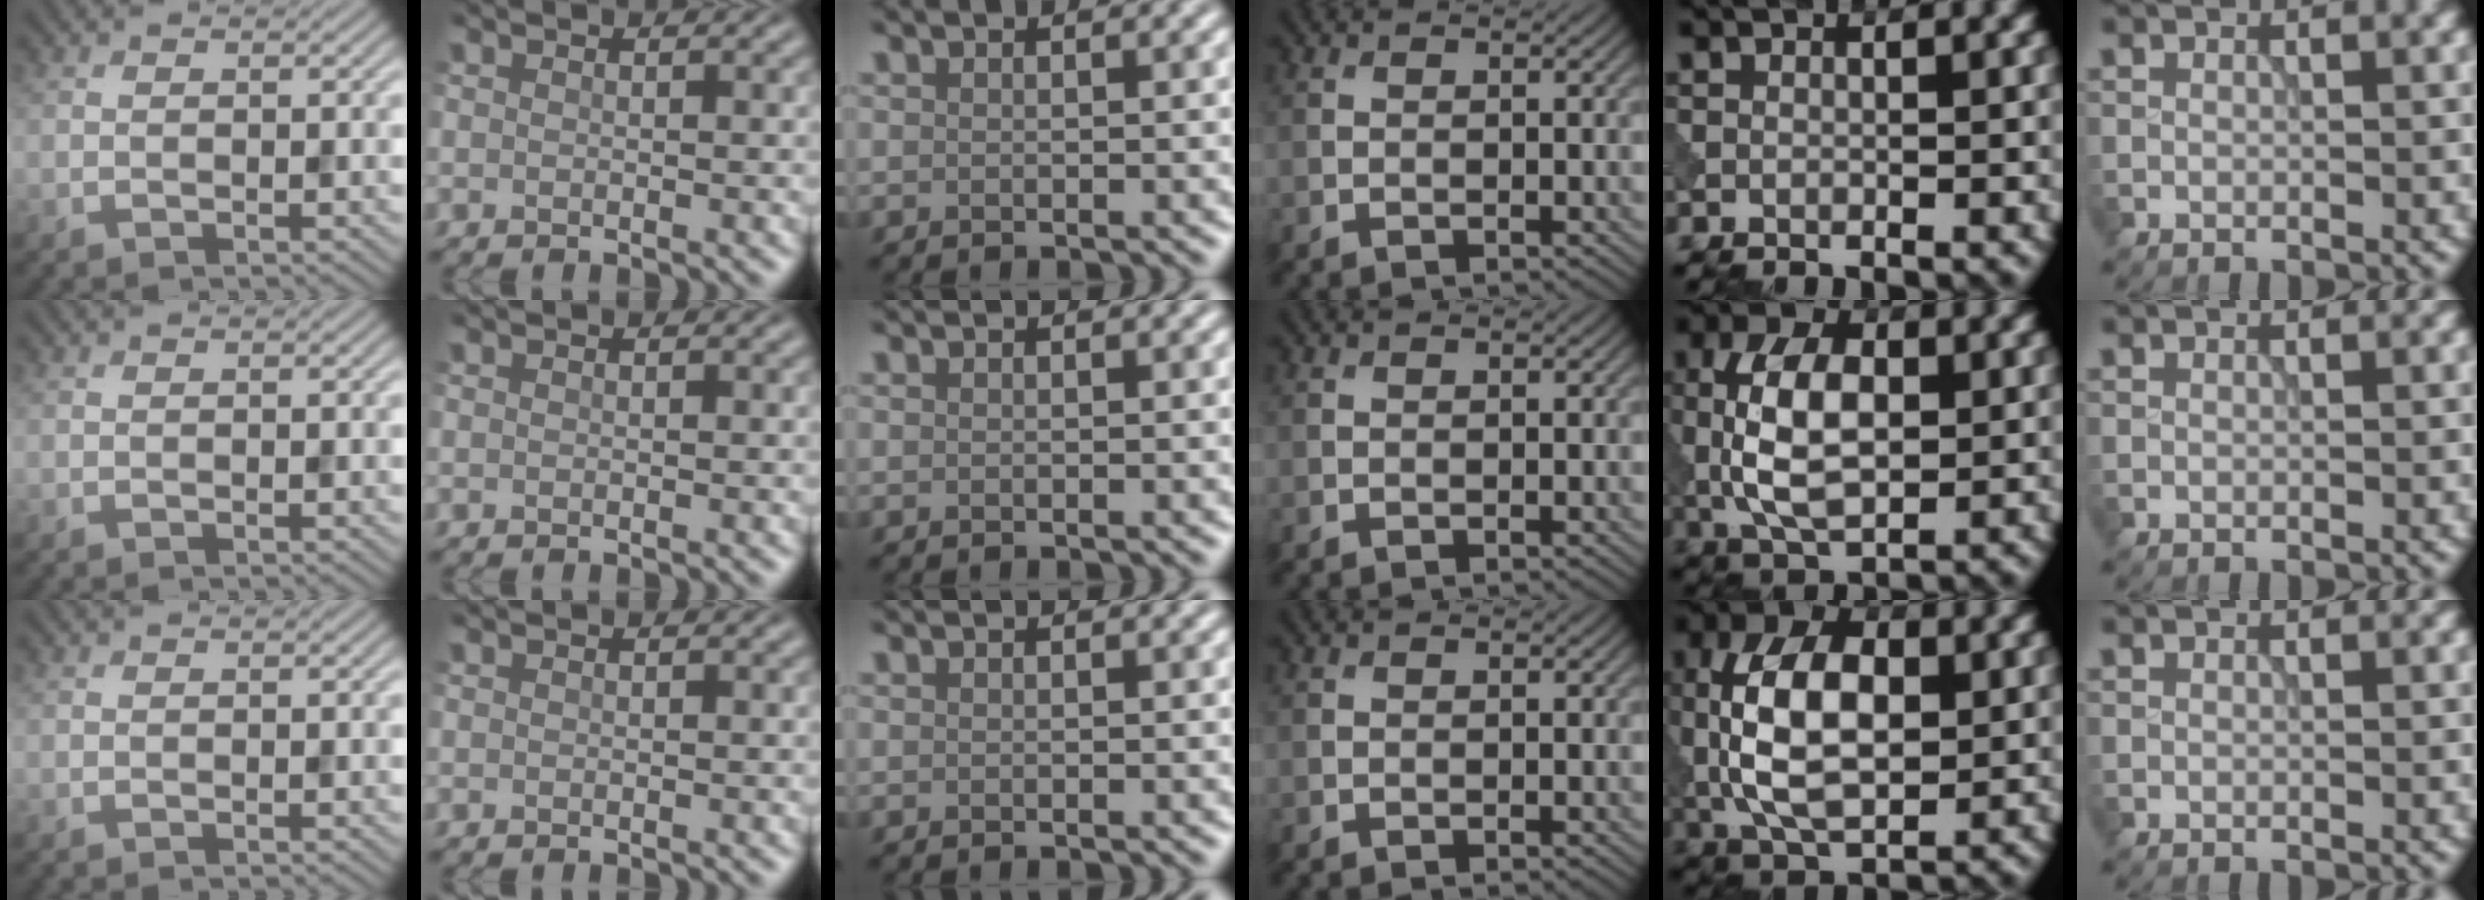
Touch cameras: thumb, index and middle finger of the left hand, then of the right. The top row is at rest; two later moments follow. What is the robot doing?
{"motion": "press", "object": "tv remote"}